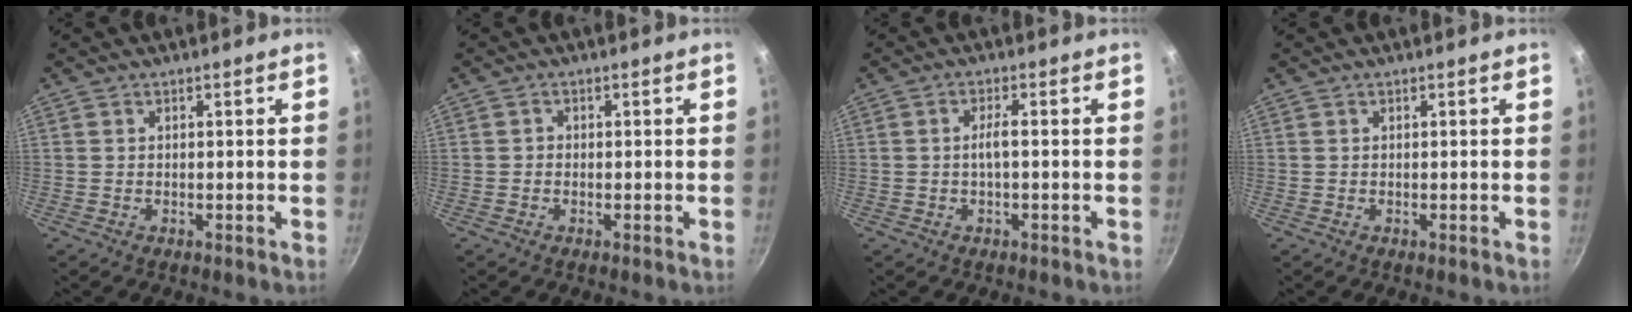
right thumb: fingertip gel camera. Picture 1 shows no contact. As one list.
[{"total": 0.7, "force": [-0.2, 0.6, 0.1], "torque": [0.000, 0.000, -0.007]}, {"total": 2.4, "force": [-0.3, 0.5, 2.3], "torque": [-0.051, 0.011, -0.007]}, {"total": 0.0}]